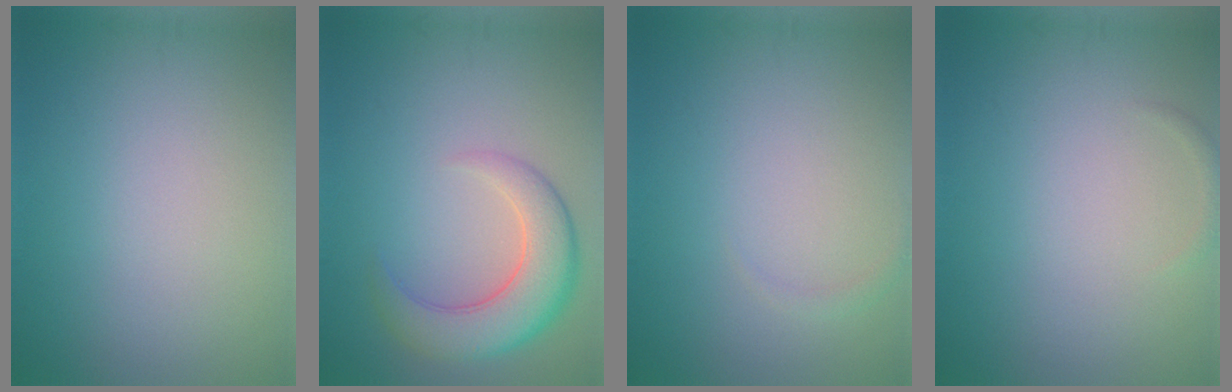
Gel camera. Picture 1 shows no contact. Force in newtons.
{"total": 5.7, "press": 5.7, "slide": 0.3}
{"total": 0.6, "press": 0.6, "slide": 0.0}
{"total": 0.6, "press": 0.6, "slide": 0.1}